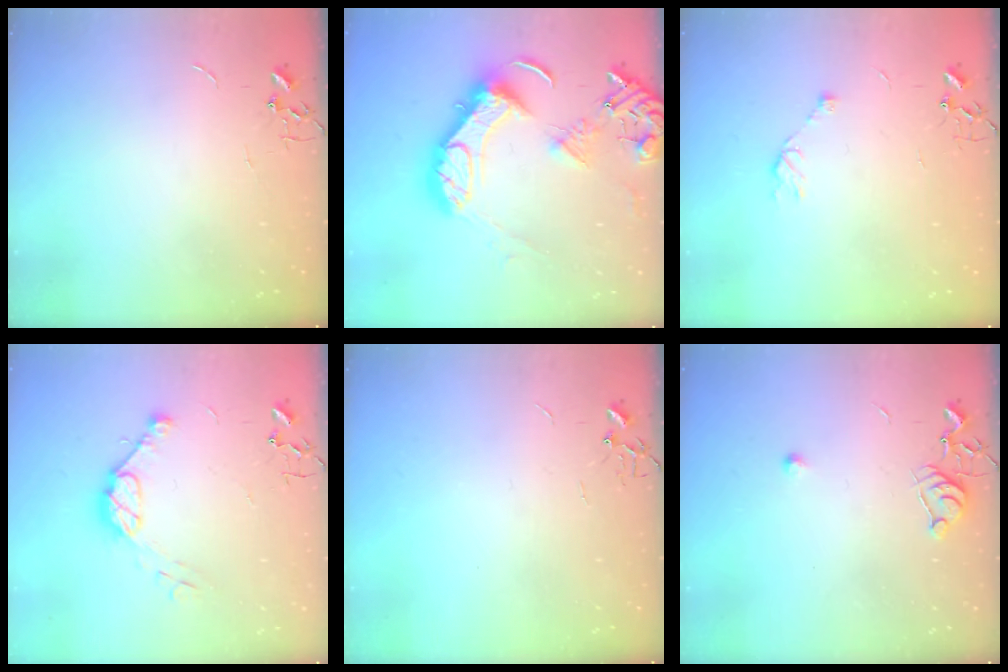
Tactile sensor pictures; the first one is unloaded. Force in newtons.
{"total": 19.3, "press": 19.1, "slide": 2.4}
{"total": 5.8, "press": 5.7, "slide": 1.2}
{"total": 10.3, "press": 10.2, "slide": 0.8}
{"total": 0.0}
{"total": 6.3, "press": 6.2, "slide": 0.8}